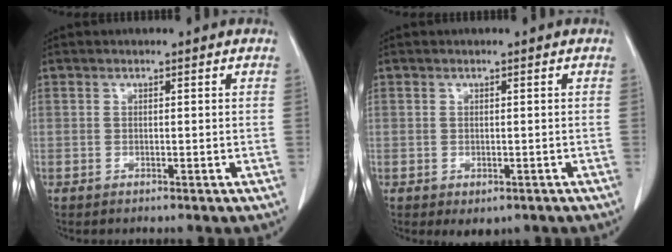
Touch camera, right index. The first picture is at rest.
{"total": 0.9, "force": [-0.3, 0.7, 0.4], "torque": [-0.006, 0.001, 0.000]}